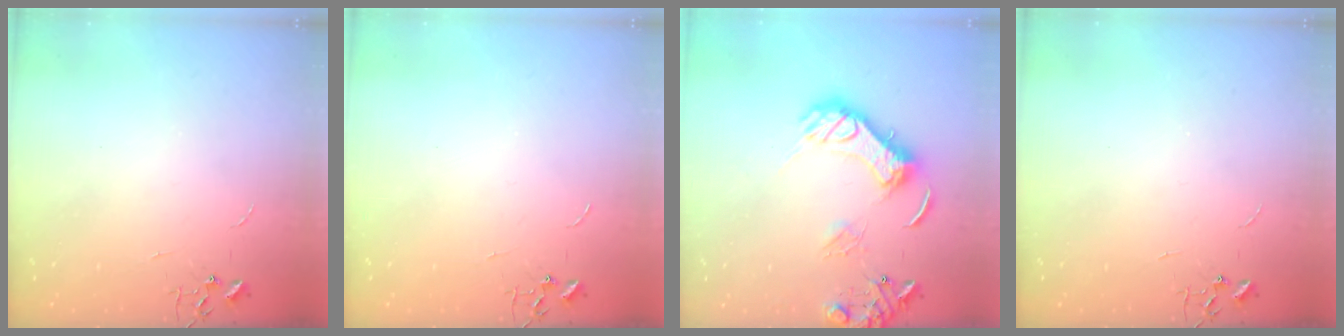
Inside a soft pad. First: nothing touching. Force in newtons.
{"total": 0.0}
{"total": 16.7, "press": 16.7, "slide": 1.5}
{"total": 0.0}